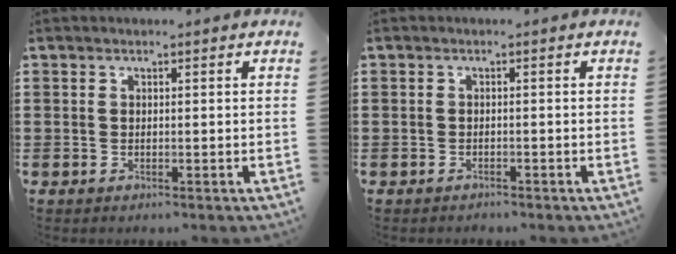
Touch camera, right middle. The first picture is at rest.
{"total": 0.8, "force": [-0.7, 0.2, -0.1], "torque": [0.002, 0.002, -0.018]}